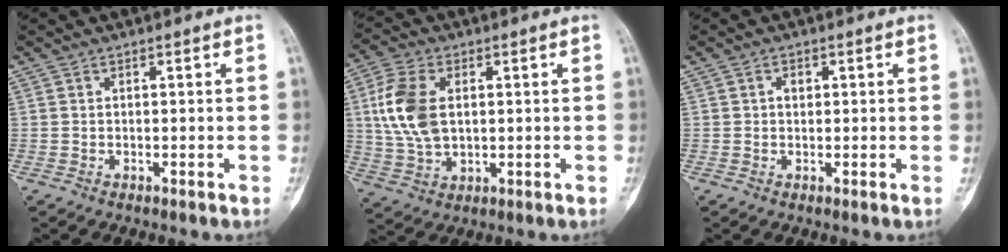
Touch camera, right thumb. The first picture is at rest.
{"total": 11.6, "force": [1.7, 7.2, 9.0], "torque": [-0.187, 0.001, 0.036]}
{"total": 1.4, "force": [0.3, 1.0, 0.9], "torque": [-0.011, 0.001, 0.003]}